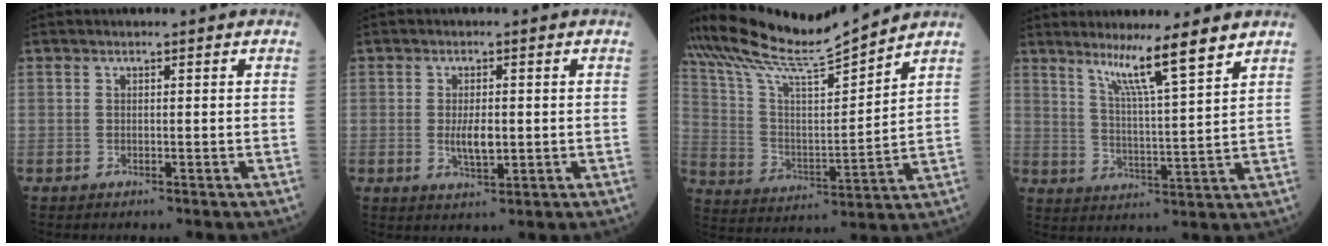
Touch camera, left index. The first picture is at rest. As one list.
[{"total": 3.7, "force": [-0.2, 1.4, 3.5], "torque": [-0.069, -0.005, -0.001]}, {"total": 13.0, "force": [12.5, -1.1, 3.5], "torque": [-0.084, -0.005, 0.233]}, {"total": 8.4, "force": [6.4, -1.1, 5.4], "torque": [-0.097, -0.008, 0.112]}]